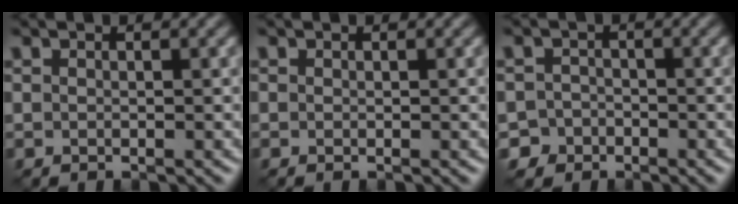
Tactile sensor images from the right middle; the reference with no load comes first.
{"total": 0.0}
{"total": 4.0, "force": [-2.9, 2.7, 0.4], "torque": [0.014, 0.003, -0.049]}